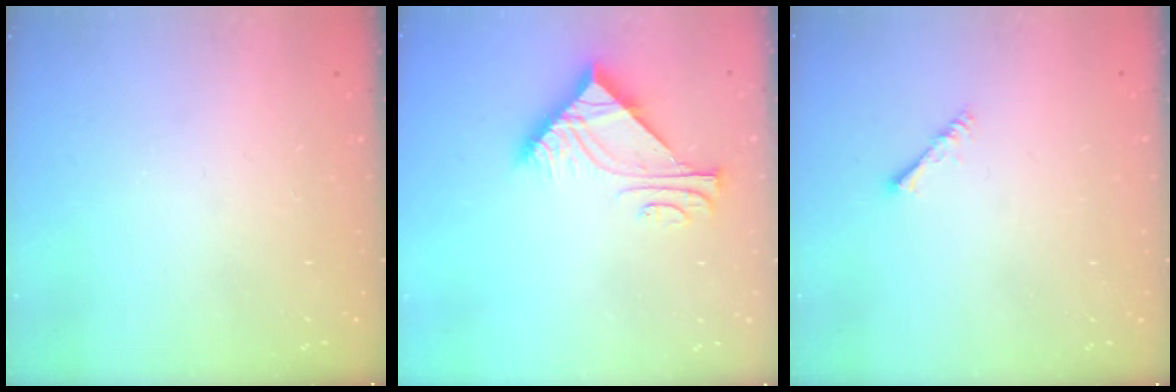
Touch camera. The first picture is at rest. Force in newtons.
{"total": 9.4, "press": 9.4, "slide": 0.8}
{"total": 1.4, "press": 1.3, "slide": 0.3}